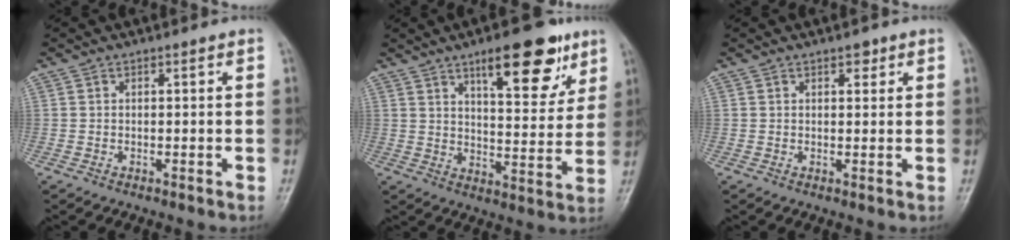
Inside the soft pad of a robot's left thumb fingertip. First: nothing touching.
{"total": 15.0, "force": [8.8, 5.4, 10.9], "torque": [-0.115, -0.040, 0.129]}
{"total": 1.8, "force": [1.1, 1.1, 0.9], "torque": [0.001, -0.003, 0.012]}